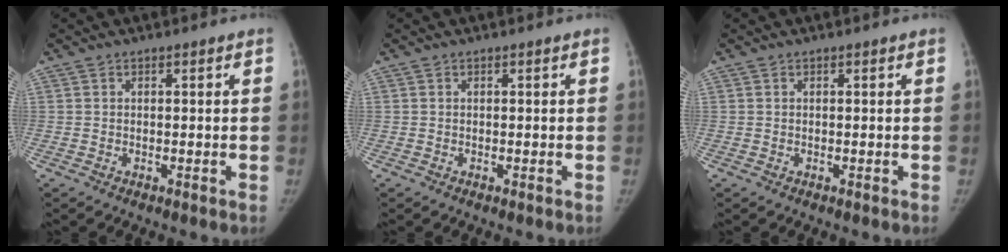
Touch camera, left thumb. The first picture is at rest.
{"total": 0.0}
{"total": 0.0}